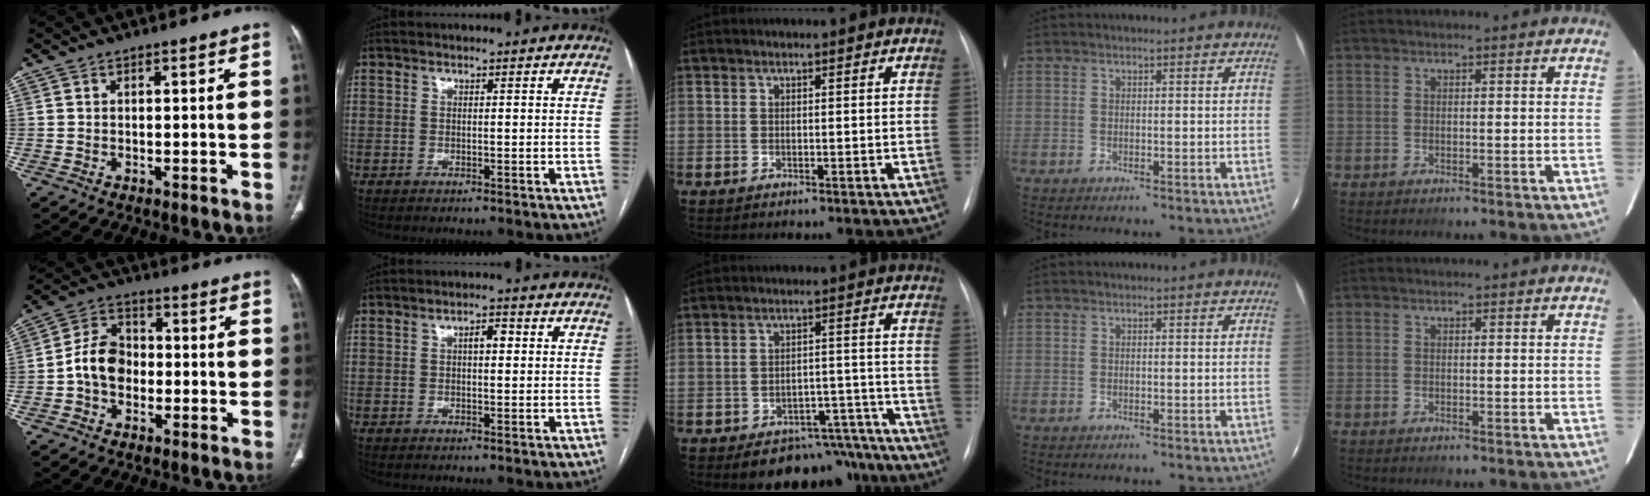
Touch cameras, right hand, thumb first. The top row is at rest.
{"thumb": {"total": 8.4, "force": [-1.4, 6.4, 5.3], "torque": [-0.080, 0.028, -0.040]}, "index": {"total": 2.3, "force": [0.4, 1.0, 2.1], "torque": [-0.033, 0.010, 0.006]}, "middle": {"total": 11.4, "force": [-9.9, 5.1, 2.0], "torque": [0.016, 0.041, -0.124]}}